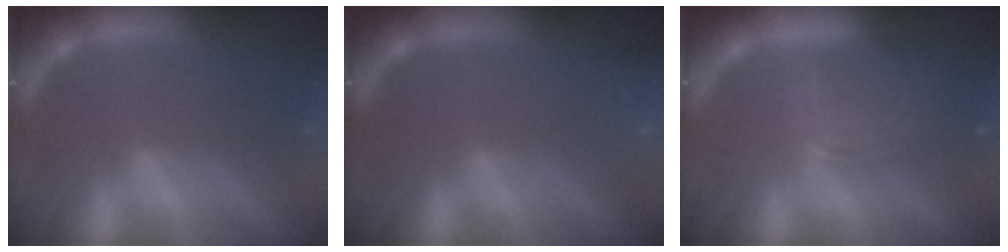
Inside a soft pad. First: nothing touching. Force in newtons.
{"total": 4.0}
{"total": 6.5}